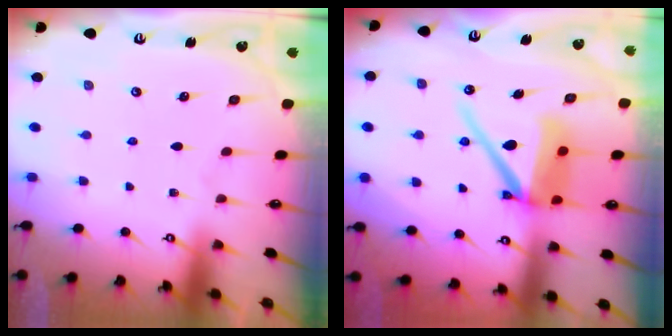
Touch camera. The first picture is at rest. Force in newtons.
{"total": 12.9, "press": 12.8, "slide": 1.7}